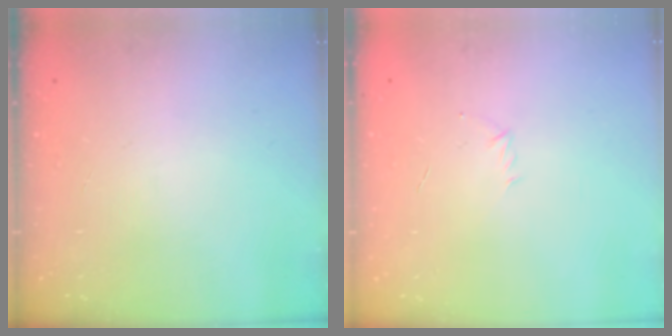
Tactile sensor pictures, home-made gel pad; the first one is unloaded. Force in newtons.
{"total": 2.9, "press": 2.8, "slide": 0.7}